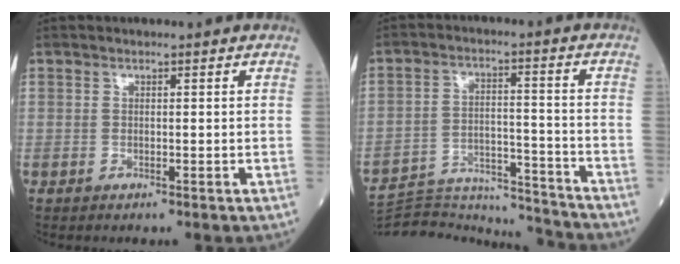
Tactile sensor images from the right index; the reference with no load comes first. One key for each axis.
{"total": 19.4, "fx": -19.0, "fy": 1.6, "fz": 3.6, "tx": -0.090, "ty": 0.012, "tz": -0.280}